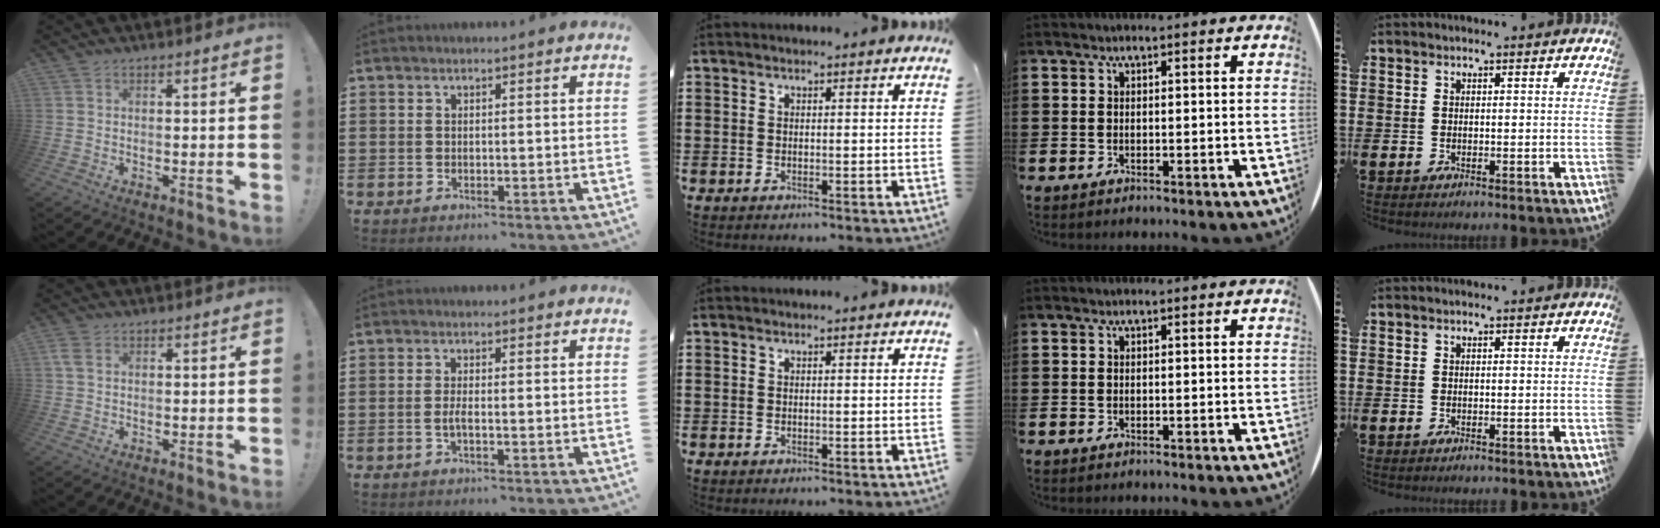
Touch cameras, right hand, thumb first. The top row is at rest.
{"thumb": {"total": 2.7, "force": [1.1, 1.6, 1.9], "torque": [-0.031, 0.002, 0.021]}, "index": {"total": 1.8, "force": [-0.7, 0.0, 1.7], "torque": [-0.039, -0.008, -0.015]}}